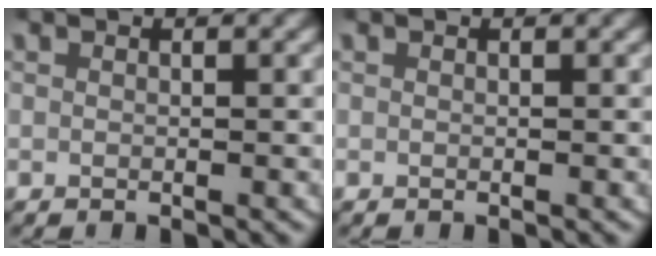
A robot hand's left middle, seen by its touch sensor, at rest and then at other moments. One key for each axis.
{"total": 0.0}